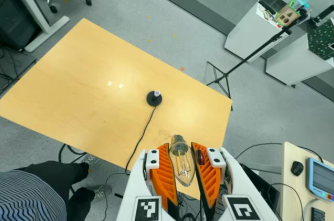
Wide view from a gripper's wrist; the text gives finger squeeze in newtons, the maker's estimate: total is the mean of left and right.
{"total": 22.8, "left": 24.9, "right": 20.7}